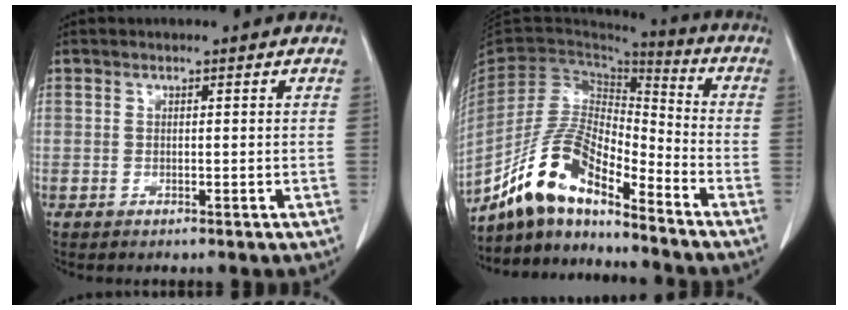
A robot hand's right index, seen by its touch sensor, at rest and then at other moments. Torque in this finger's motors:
{"motor_torque": [0.35, -0.46, 0.63, 0.14]}